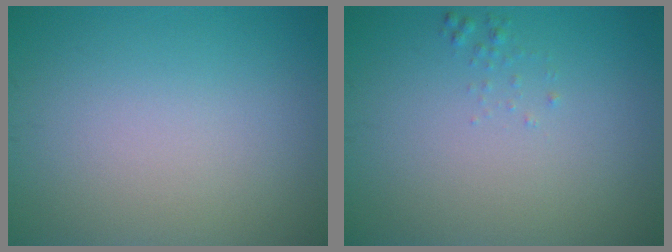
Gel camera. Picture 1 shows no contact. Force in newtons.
{"total": 0.5, "press": 0.5, "slide": 0.0}